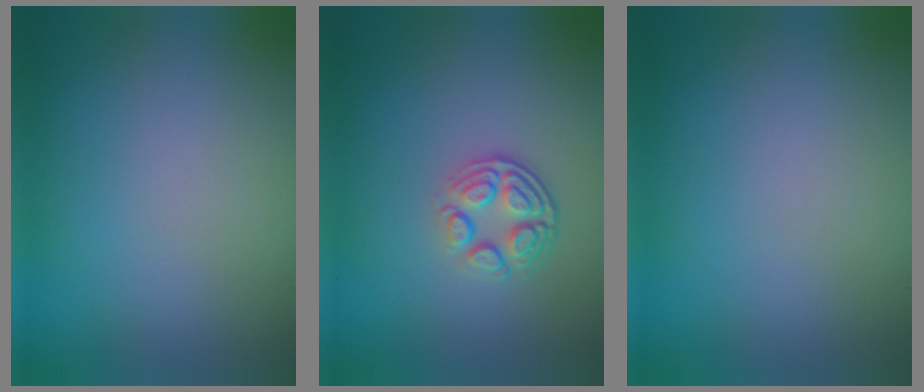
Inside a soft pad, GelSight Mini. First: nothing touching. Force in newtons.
{"total": 3.8, "press": 2.7, "slide": 2.7}
{"total": 0.0}